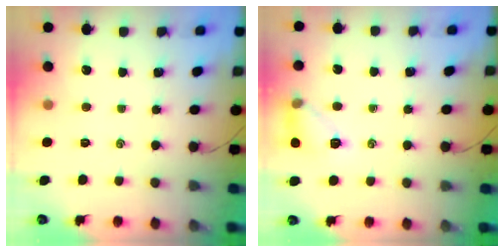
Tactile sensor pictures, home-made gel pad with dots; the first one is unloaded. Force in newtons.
{"total": 10.7, "press": 10.7, "slide": 0.3}